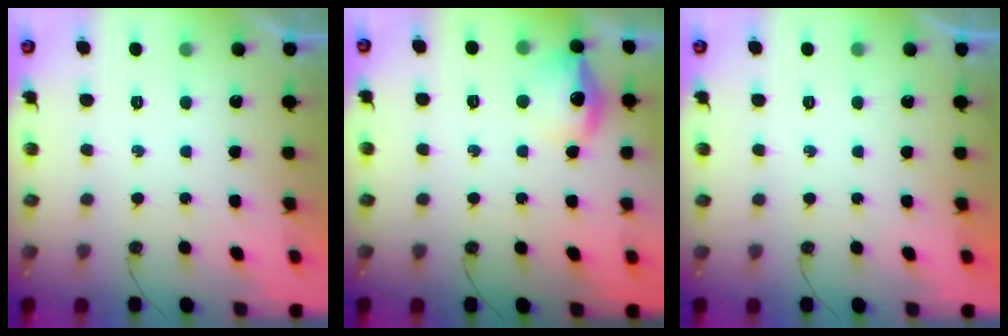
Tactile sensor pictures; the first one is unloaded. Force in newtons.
{"total": 13.0, "press": 12.9, "slide": 1.0}
{"total": 0.0}